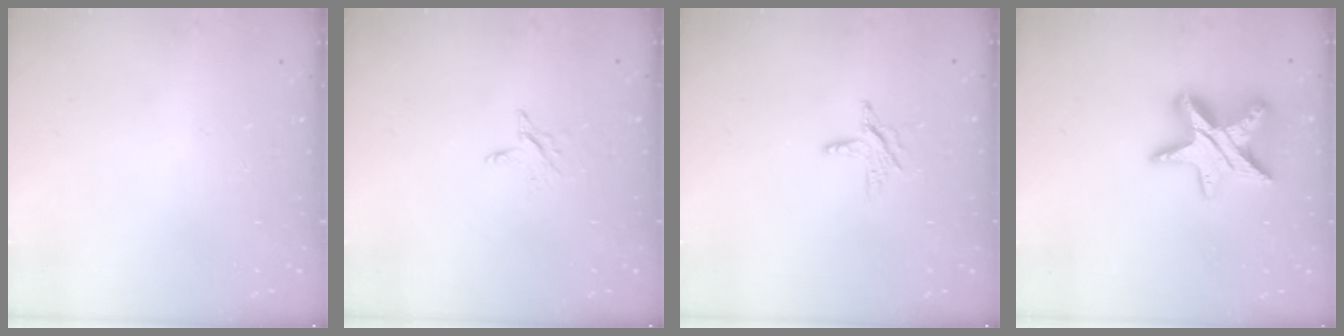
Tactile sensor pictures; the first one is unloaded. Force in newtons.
{"total": 2.9, "press": 2.9, "slide": 0.2}
{"total": 6.2, "press": 6.2, "slide": 0.3}
{"total": 15.3, "press": 15.2, "slide": 1.1}